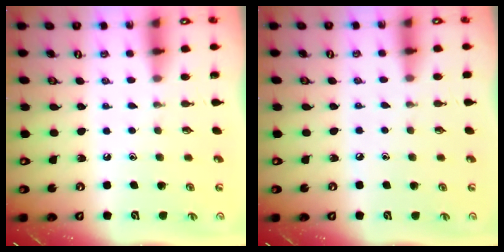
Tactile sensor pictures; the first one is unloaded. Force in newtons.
{"total": 2.3, "press": 2.3, "slide": 0.4}